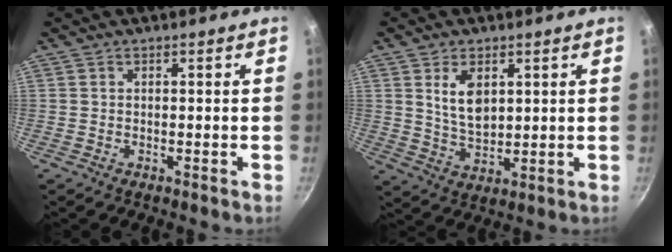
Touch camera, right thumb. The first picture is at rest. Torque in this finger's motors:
{"motor_torque": [0.10, 1.51, 0.91, 0.36, 0.04]}